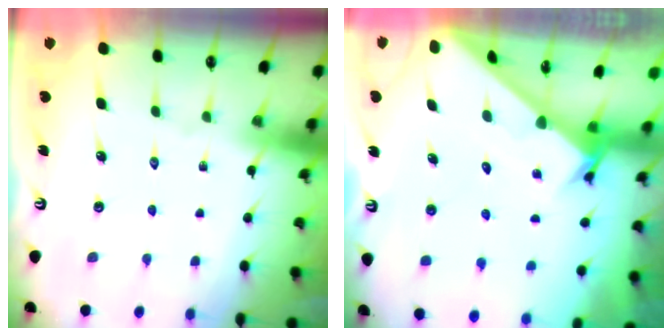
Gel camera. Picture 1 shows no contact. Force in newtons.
{"total": 2.8, "press": 2.8, "slide": 0.3}